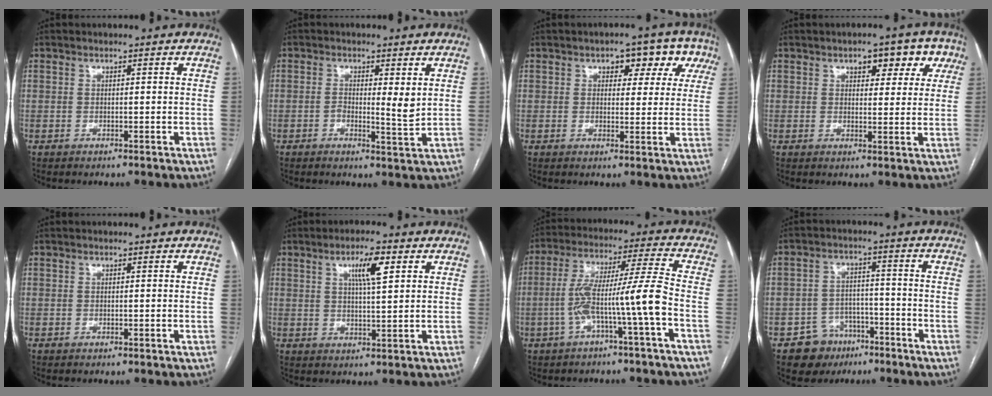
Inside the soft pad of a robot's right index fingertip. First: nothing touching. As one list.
[{"total": 3.7, "force": [0.6, 0.9, 3.6], "torque": [-0.052, -0.002, 0.009]}, {"total": 7.9, "force": [3.6, 4.6, 5.4], "torque": [-0.043, 0.029, 0.040]}, {"total": 7.1, "force": [3.7, 3.7, 4.8], "torque": [-0.039, 0.020, 0.043]}, {"total": 0.0}, {"total": 5.9, "force": [2.6, 0.8, 5.2], "torque": [-0.092, 0.004, 0.043]}, {"total": 10.3, "force": [-3.2, -0.9, 9.7], "torque": [-0.186, 0.032, -0.055]}, {"total": 7.0, "force": [-4.3, 5.5, 1.2], "torque": [-0.013, 0.014, -0.061]}]